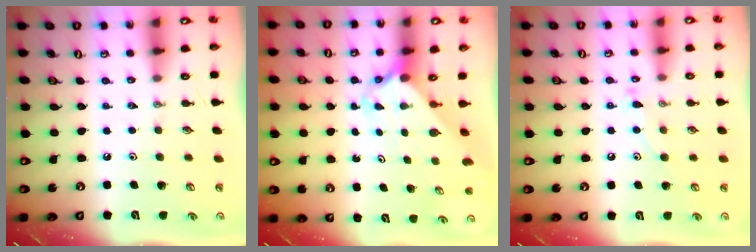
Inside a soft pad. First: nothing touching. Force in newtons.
{"total": 2.1, "press": 2.1, "slide": 0.1}
{"total": 8.0, "press": 8.0, "slide": 0.7}